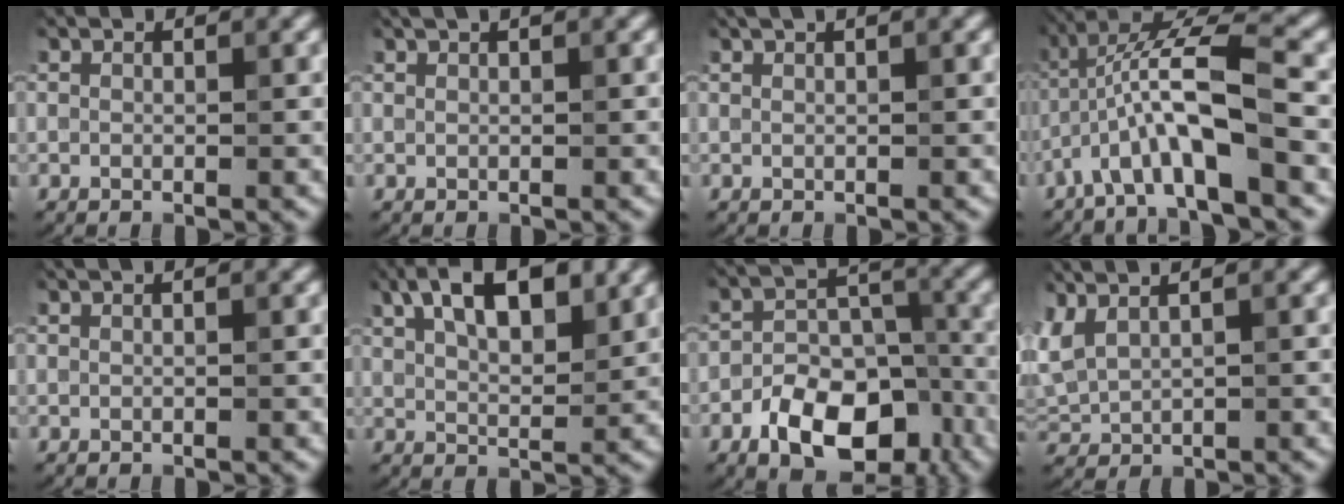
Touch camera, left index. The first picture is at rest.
{"total": 2.3, "force": [1.5, 0.7, 1.6], "torque": [-0.014, -0.003, 0.013]}
{"total": 2.0, "force": [1.3, 0.6, 1.4], "torque": [-0.015, -0.005, 0.015]}
{"total": 8.2, "force": [-2.7, 1.9, 7.5], "torque": [-0.145, 0.022, -0.056]}
{"total": 0.7, "force": [0.3, 0.1, 0.6], "torque": [-0.010, 0.003, 0.000]}
{"total": 8.3, "force": [4.0, 3.5, 6.4], "torque": [-0.100, 0.019, 0.060]}
{"total": 8.7, "force": [-4.4, 5.0, 5.5], "torque": [-0.078, 0.000, -0.074]}
{"total": 3.3, "force": [2.2, 1.1, 2.2], "torque": [-0.058, 0.016, 0.048]}